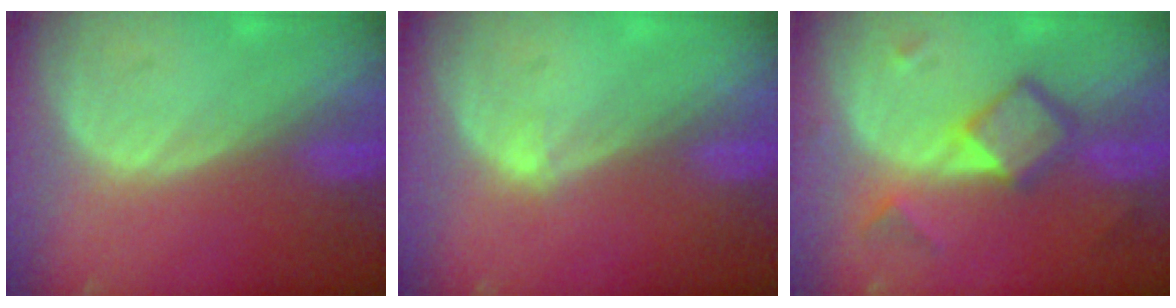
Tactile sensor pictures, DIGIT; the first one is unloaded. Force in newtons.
{"total": 0.8, "press": 0.6, "slide": 0.5}
{"total": 6.2, "press": 6.2, "slide": 0.3}